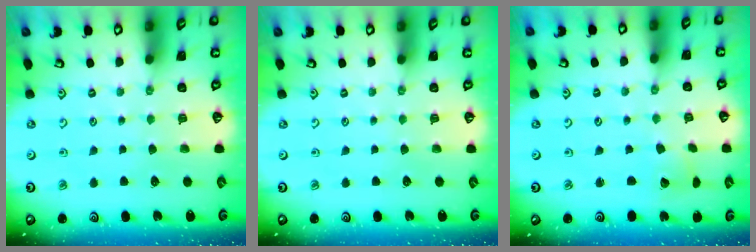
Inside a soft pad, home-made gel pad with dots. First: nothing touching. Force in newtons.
{"total": 0.0}
{"total": 1.9, "press": 1.9, "slide": 0.3}